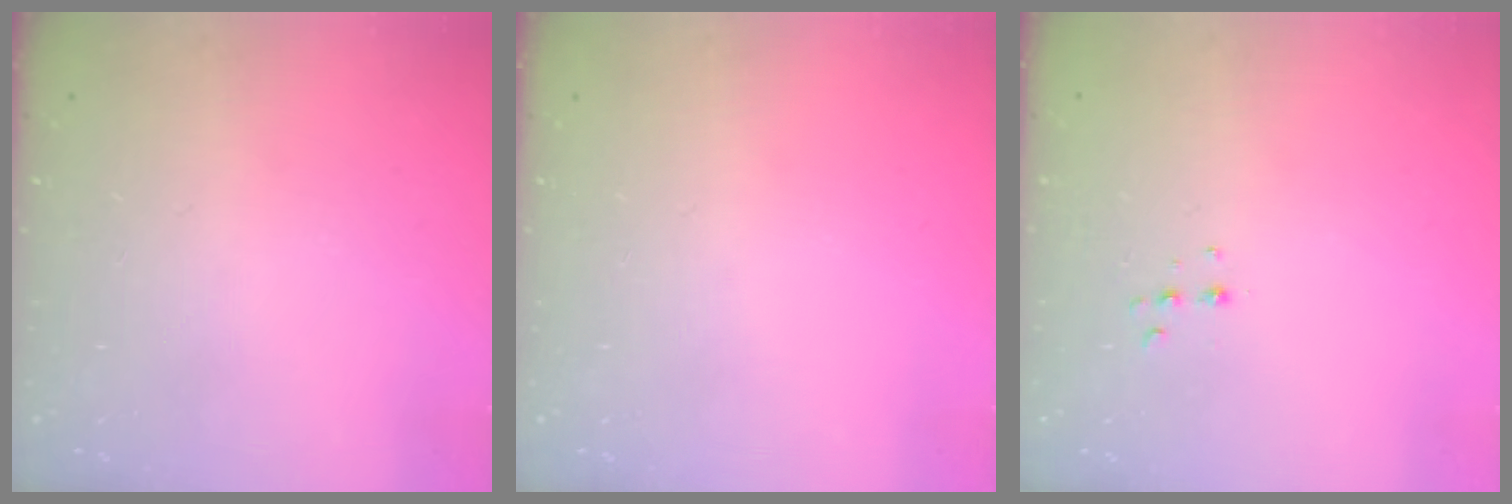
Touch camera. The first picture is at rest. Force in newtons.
{"total": 0.0}
{"total": 4.7, "press": 4.6, "slide": 0.8}